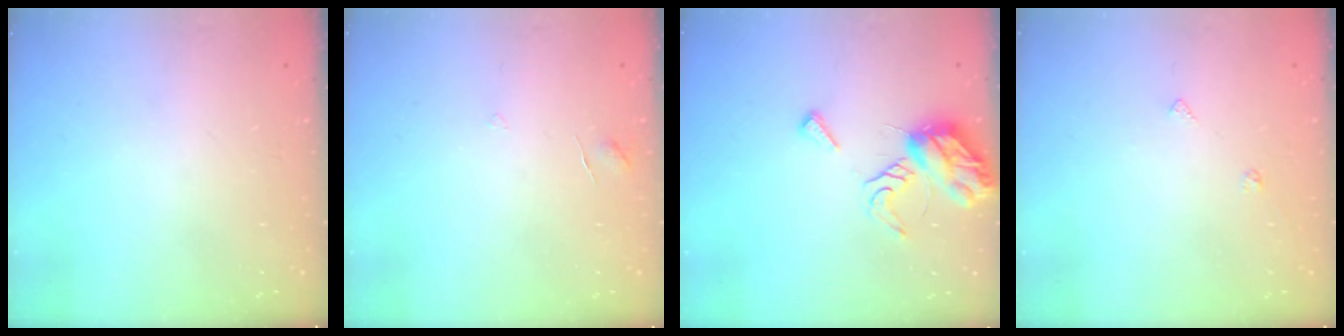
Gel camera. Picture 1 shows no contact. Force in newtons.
{"total": 2.9, "press": 2.9, "slide": 0.2}
{"total": 8.9, "press": 8.9, "slide": 0.1}
{"total": 4.4, "press": 4.3, "slide": 1.0}